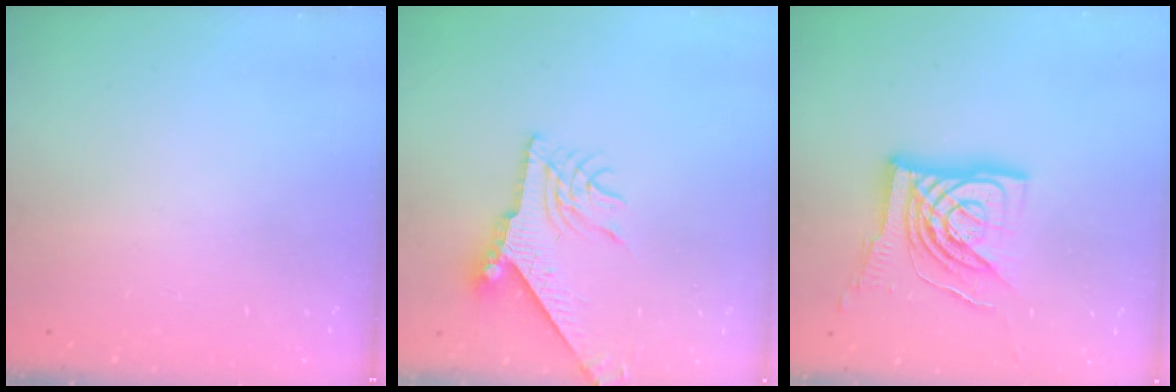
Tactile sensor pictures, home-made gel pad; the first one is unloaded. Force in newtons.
{"total": 9.2, "press": 9.1, "slide": 0.9}
{"total": 15.5, "press": 15.4, "slide": 1.8}